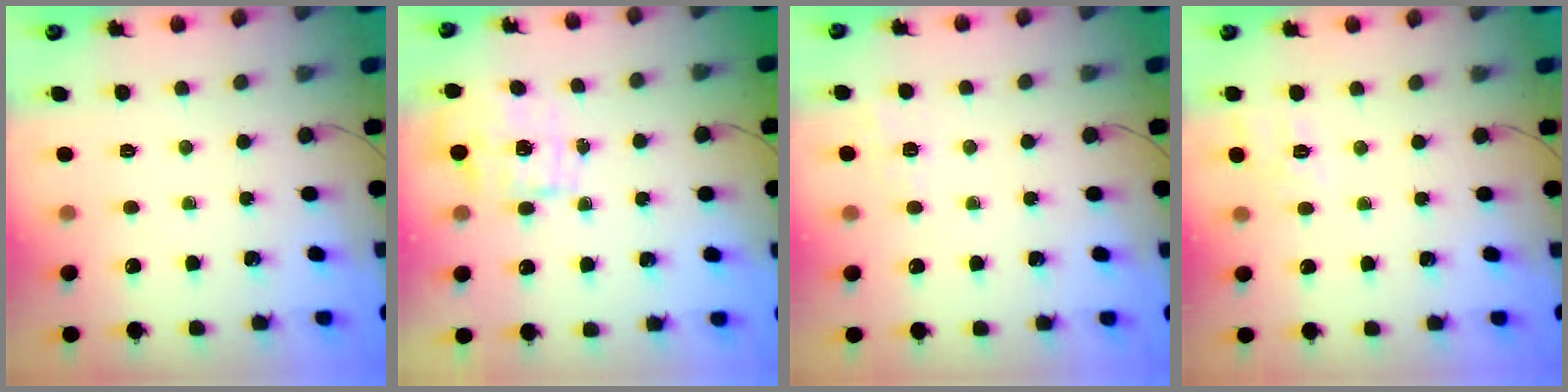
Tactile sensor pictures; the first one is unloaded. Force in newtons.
{"total": 1.1, "press": 1.0, "slide": 0.5}
{"total": 1.7, "press": 1.0, "slide": 1.3}
{"total": 8.4, "press": 8.2, "slide": 1.5}